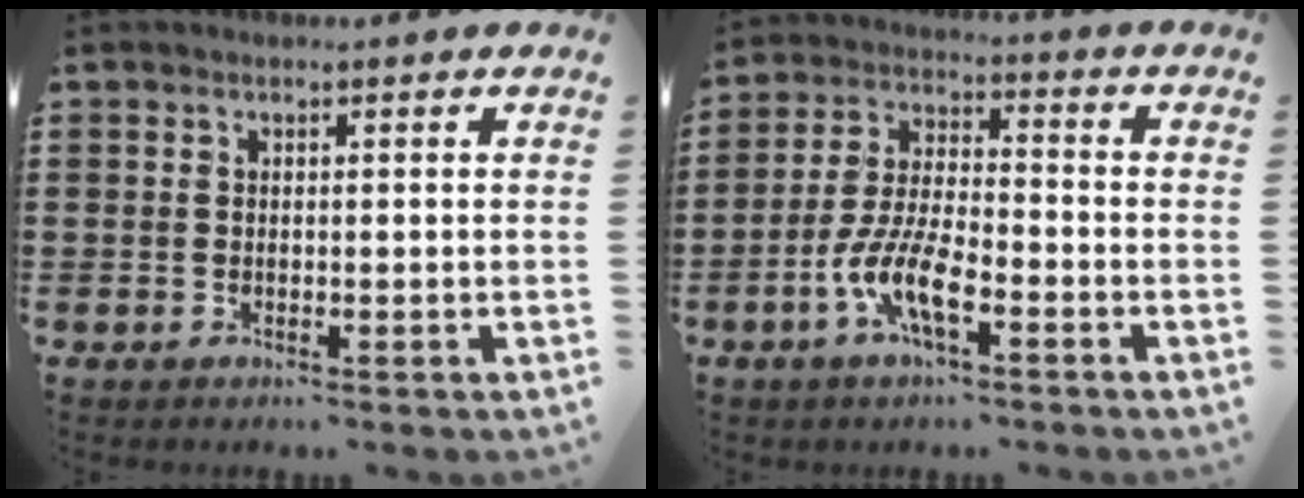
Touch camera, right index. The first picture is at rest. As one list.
[{"total": 8.2, "force": [-4.3, 2.5, 6.5], "torque": [-0.160, -0.012, -0.087]}]